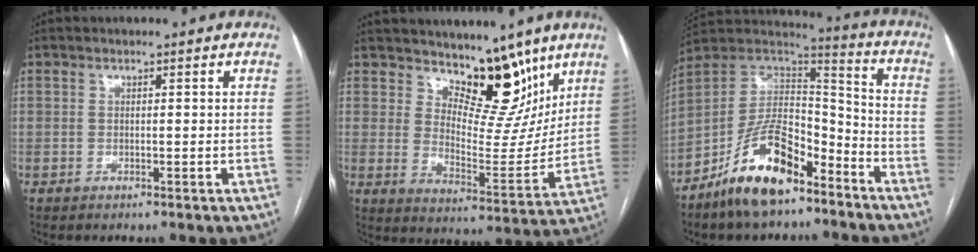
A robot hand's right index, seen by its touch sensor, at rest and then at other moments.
{"total": 12.1, "force": [8.9, 5.1, 6.4], "torque": [-0.077, -0.014, 0.149]}
{"total": 15.1, "force": [-10.2, 7.0, 8.8], "torque": [-0.152, 0.033, -0.182]}